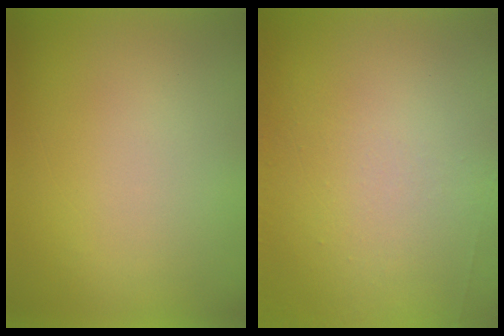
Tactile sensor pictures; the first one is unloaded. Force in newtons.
{"total": 6.8}